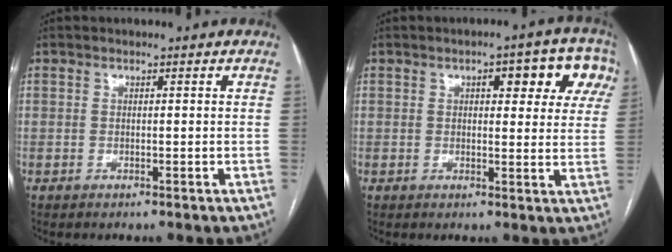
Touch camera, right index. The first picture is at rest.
{"total": 9.2, "force": [3.9, 3.7, 7.5], "torque": [-0.071, 0.024, 0.040]}